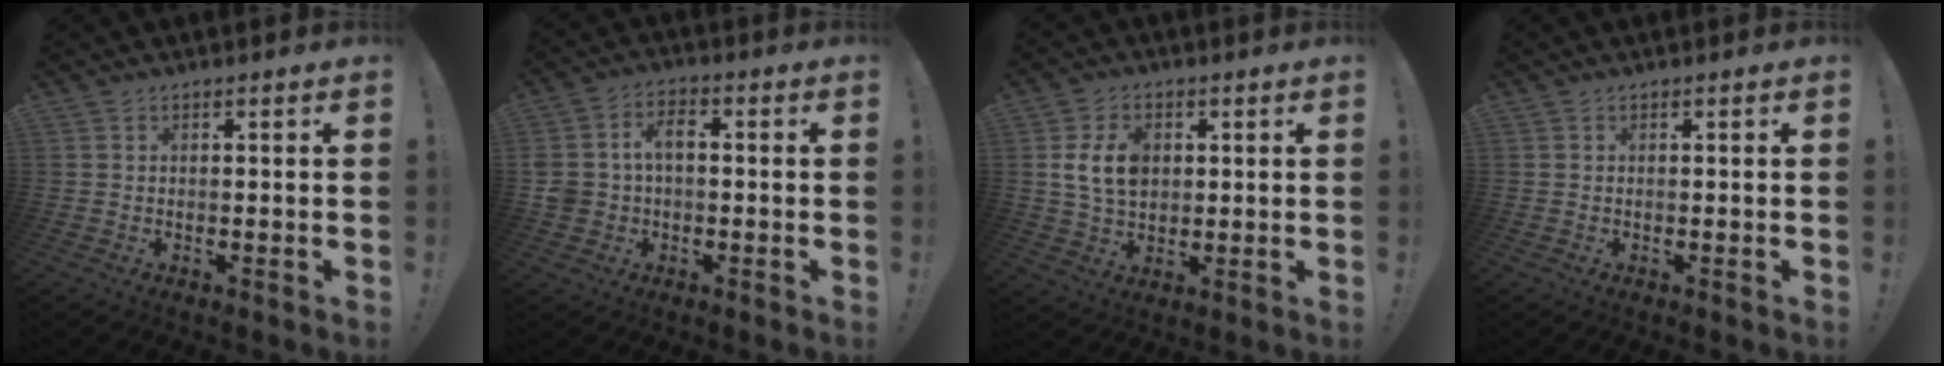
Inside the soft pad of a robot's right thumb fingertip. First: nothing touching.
{"total": 7.1, "force": [0.1, 5.4, 4.6], "torque": [-0.088, 0.009, 0.000]}
{"total": 10.1, "force": [1.9, 7.3, 6.7], "torque": [-0.126, 0.008, 0.039]}
{"total": 0.0}